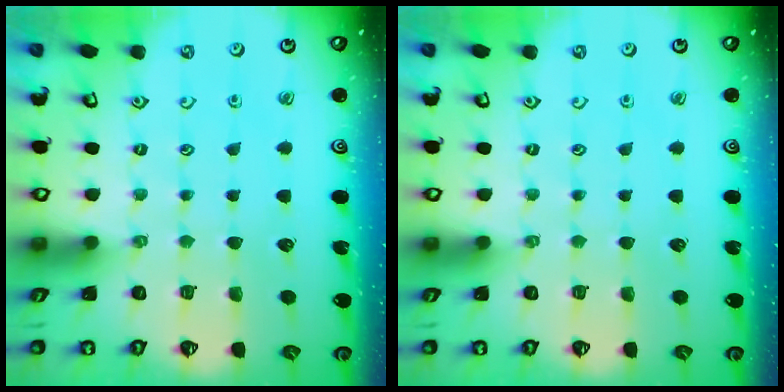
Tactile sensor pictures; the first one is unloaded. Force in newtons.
{"total": 0.0}